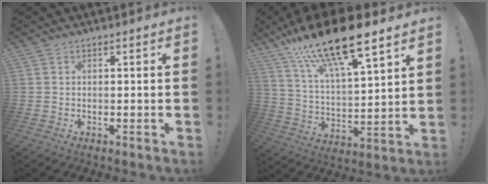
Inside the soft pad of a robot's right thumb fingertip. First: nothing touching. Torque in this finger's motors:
{"motor_torque": [1.27, 3.74, 1.90, 0.87, 0.17]}